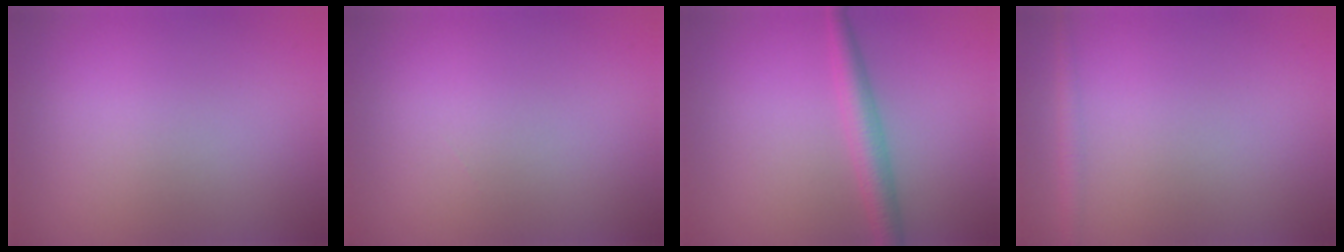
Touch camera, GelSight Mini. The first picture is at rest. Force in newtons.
{"total": 0.0}
{"total": 2.9, "press": 2.9, "slide": 0.1}
{"total": 1.3, "press": 1.3, "slide": 0.1}